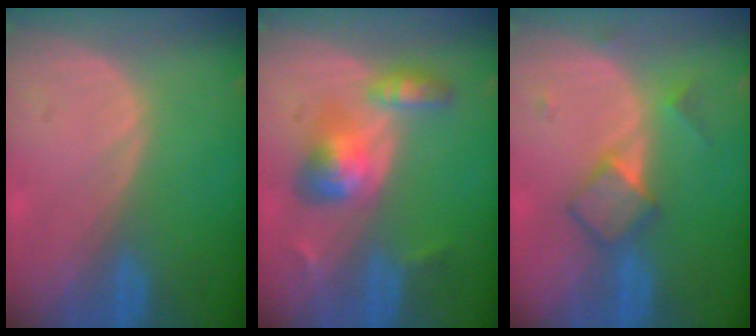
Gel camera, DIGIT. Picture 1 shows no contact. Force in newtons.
{"total": 5.9, "press": 5.9, "slide": 0.1}
{"total": 4.9, "press": 4.7, "slide": 1.4}